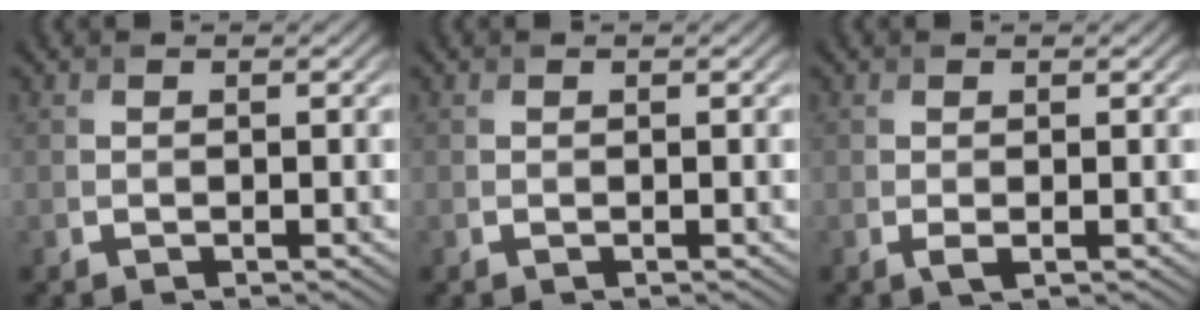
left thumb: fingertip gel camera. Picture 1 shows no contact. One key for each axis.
{"total": 0.0}
{"total": 0.9, "fx": -0.1, "fy": 0.2, "fz": 0.8, "tx": -0.020, "ty": -0.004, "tz": -0.002}